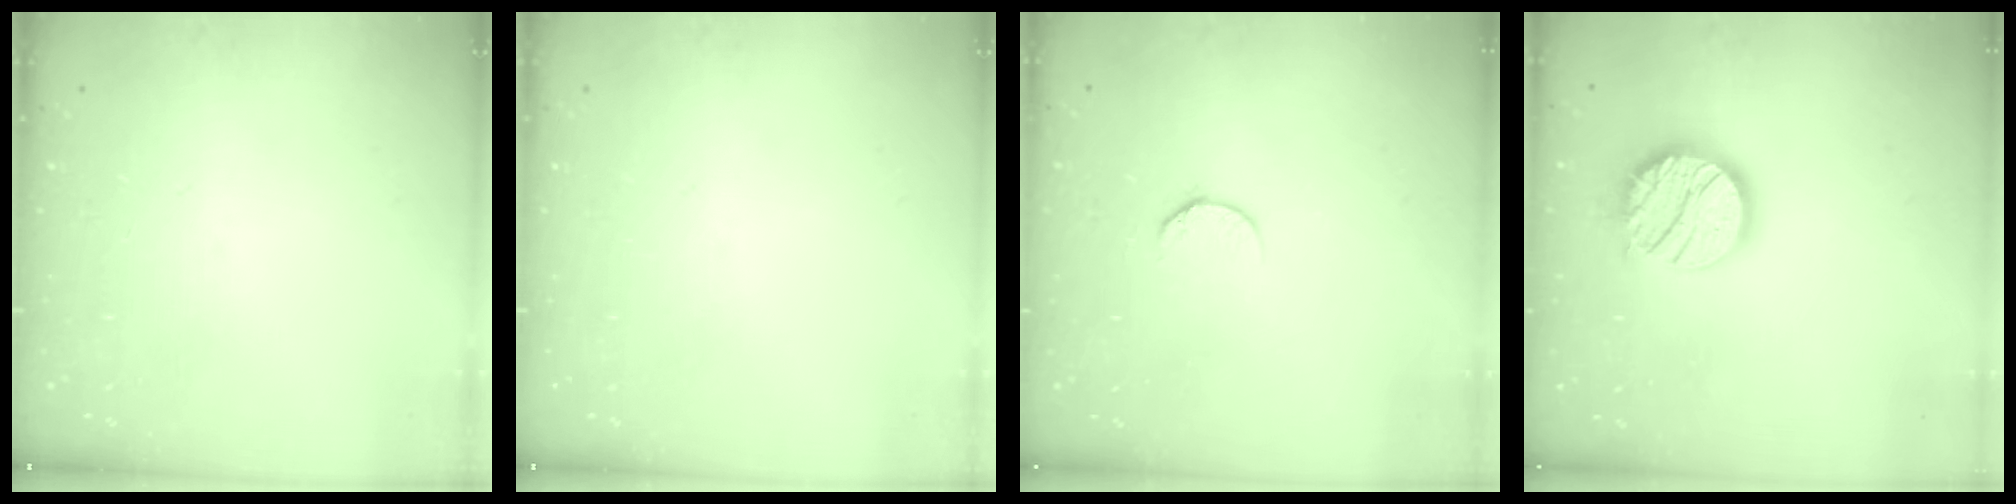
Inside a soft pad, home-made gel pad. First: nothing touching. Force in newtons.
{"total": 0.0}
{"total": 6.3, "press": 6.2, "slide": 0.6}
{"total": 17.0, "press": 17.0, "slide": 1.3}